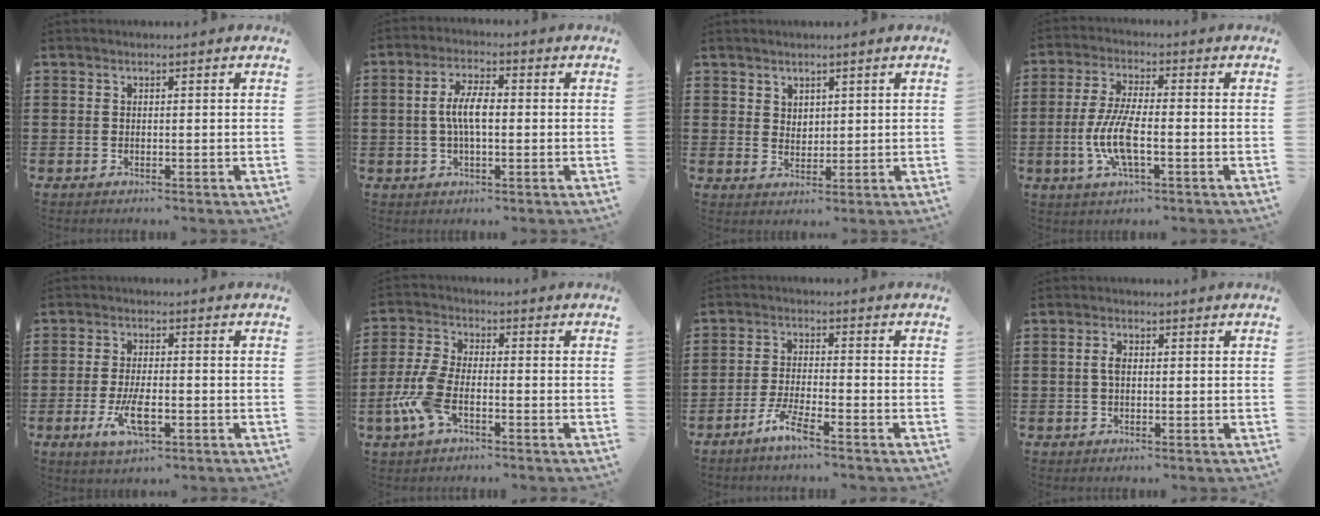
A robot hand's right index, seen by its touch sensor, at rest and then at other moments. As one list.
[{"total": 5.7, "force": [-0.3, 2.1, 5.3], "torque": [-0.109, 0.000, -0.010]}, {"total": 2.6, "force": [1.9, 1.8, 0.2], "torque": [-0.010, 0.007, 0.037]}, {"total": 8.1, "force": [-2.3, 2.5, 7.4], "torque": [-0.166, -0.011, -0.047]}, {"total": 6.6, "force": [-2.3, 2.5, 5.7], "torque": [-0.126, -0.011, -0.043]}, {"total": 7.3, "force": [-3.1, 3.1, 5.8], "torque": [-0.148, -0.006, -0.064]}, {"total": 4.3, "force": [-3.3, 0.0, 2.7], "torque": [-0.067, -0.006, -0.067]}, {"total": 2.2, "force": [0.1, 1.0, 1.9], "torque": [-0.045, 0.001, -0.003]}]